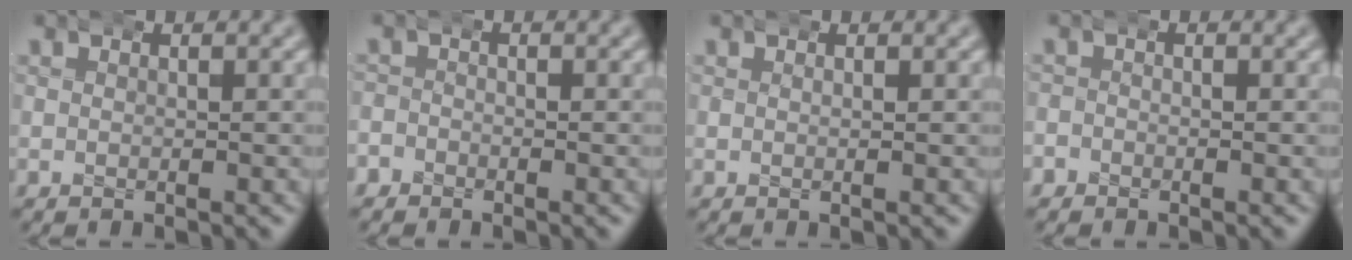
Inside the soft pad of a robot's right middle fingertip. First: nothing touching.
{"total": 1.9, "force": [-1.3, 1.2, -0.7], "torque": [0.006, -0.001, -0.029]}
{"total": 0.5, "force": [0.2, -0.3, -0.3], "torque": [0.001, 0.000, 0.004]}
{"total": 1.5, "force": [-0.9, 1.0, -0.7], "torque": [0.001, -0.001, -0.021]}